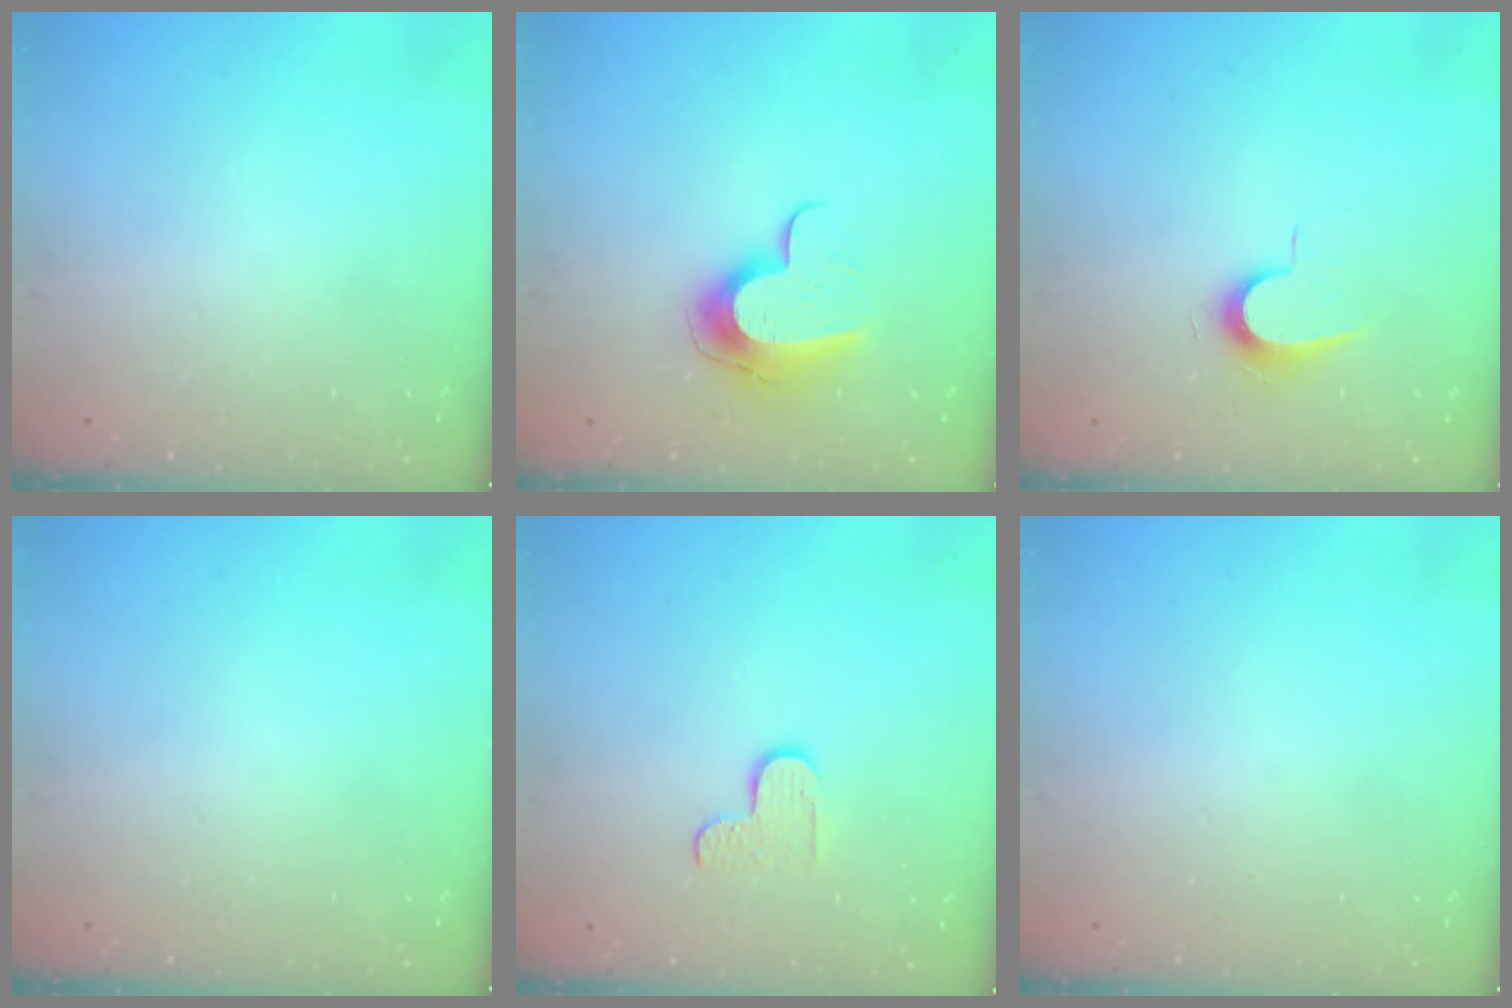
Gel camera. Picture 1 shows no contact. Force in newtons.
{"total": 10.8, "press": 10.8, "slide": 0.9}
{"total": 6.9, "press": 6.9, "slide": 0.6}
{"total": 0.0}
{"total": 5.1, "press": 5.1, "slide": 0.5}
{"total": 0.8, "press": 0.5, "slide": 0.6}